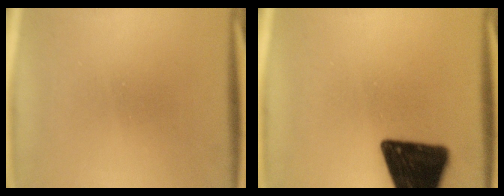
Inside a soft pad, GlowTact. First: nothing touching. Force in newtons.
{"total": 18.4}